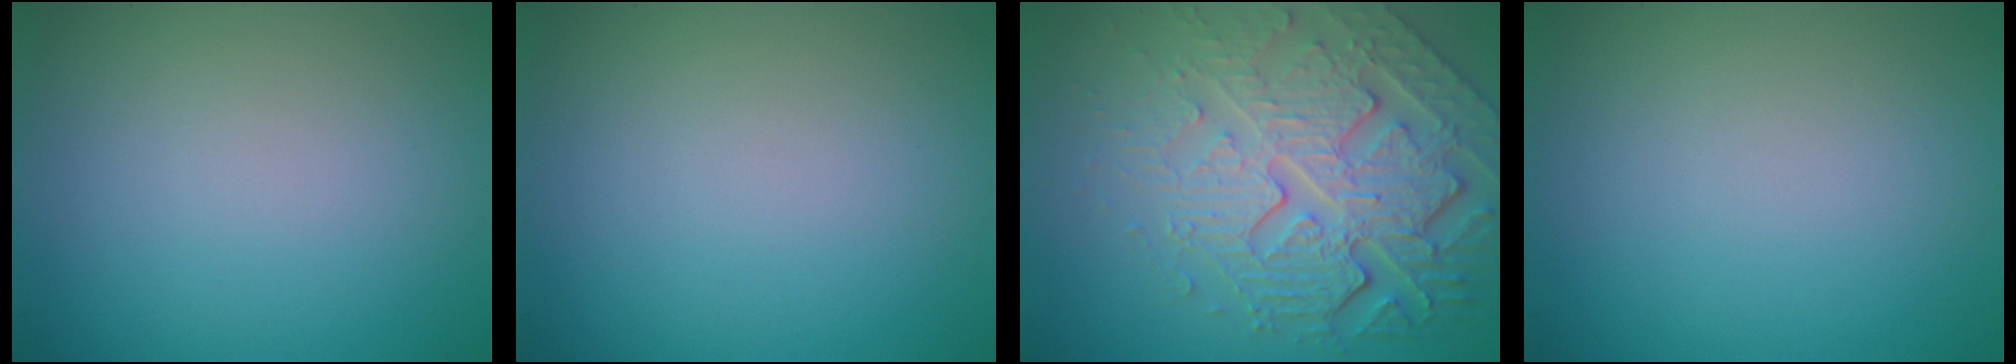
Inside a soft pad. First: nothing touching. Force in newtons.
{"total": 0.0}
{"total": 8.0, "press": 6.0, "slide": 5.3}
{"total": 0.0}